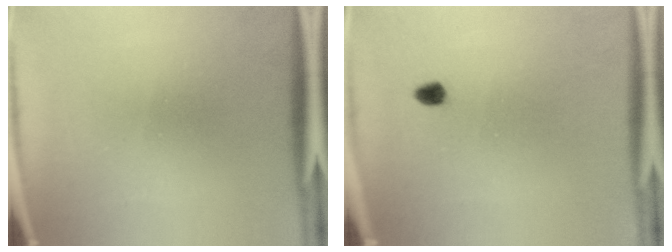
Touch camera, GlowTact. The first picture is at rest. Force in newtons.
{"total": 1.5}